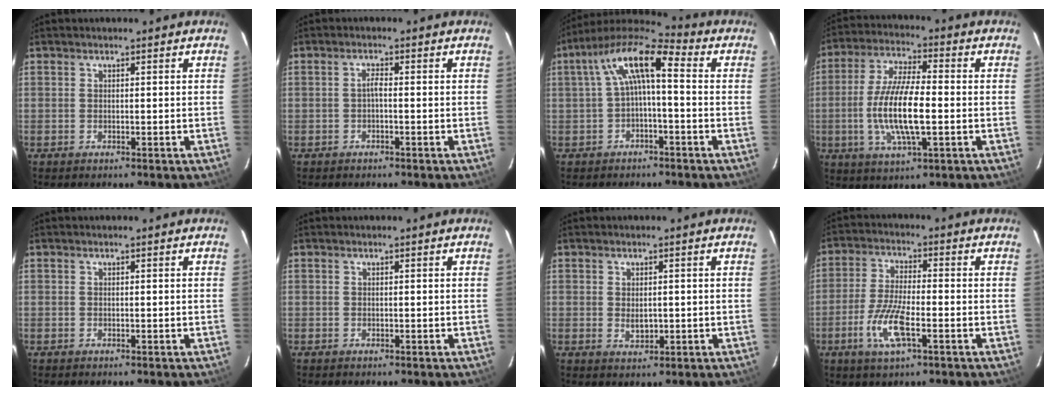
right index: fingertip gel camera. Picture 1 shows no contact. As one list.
[{"total": 1.2, "force": [-0.5, 0.2, 1.0], "torque": [-0.021, 0.006, -0.011]}, {"total": 10.0, "force": [0.6, 3.2, 9.5], "torque": [-0.186, 0.031, 0.006]}, {"total": 13.2, "force": [-2.2, 3.6, 12.5], "torque": [-0.253, -0.004, -0.043]}, {"total": 0.0}, {"total": 0.0}, {"total": 2.6, "force": [-0.1, 1.7, 2.0], "torque": [-0.033, -0.003, 0.002]}, {"total": 9.0, "force": [-3.5, 2.4, 7.9], "torque": [-0.171, -0.006, -0.071]}]